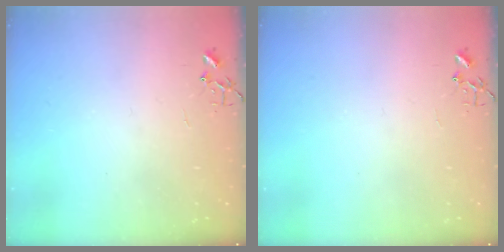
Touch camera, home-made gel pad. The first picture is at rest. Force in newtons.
{"total": 0.0}